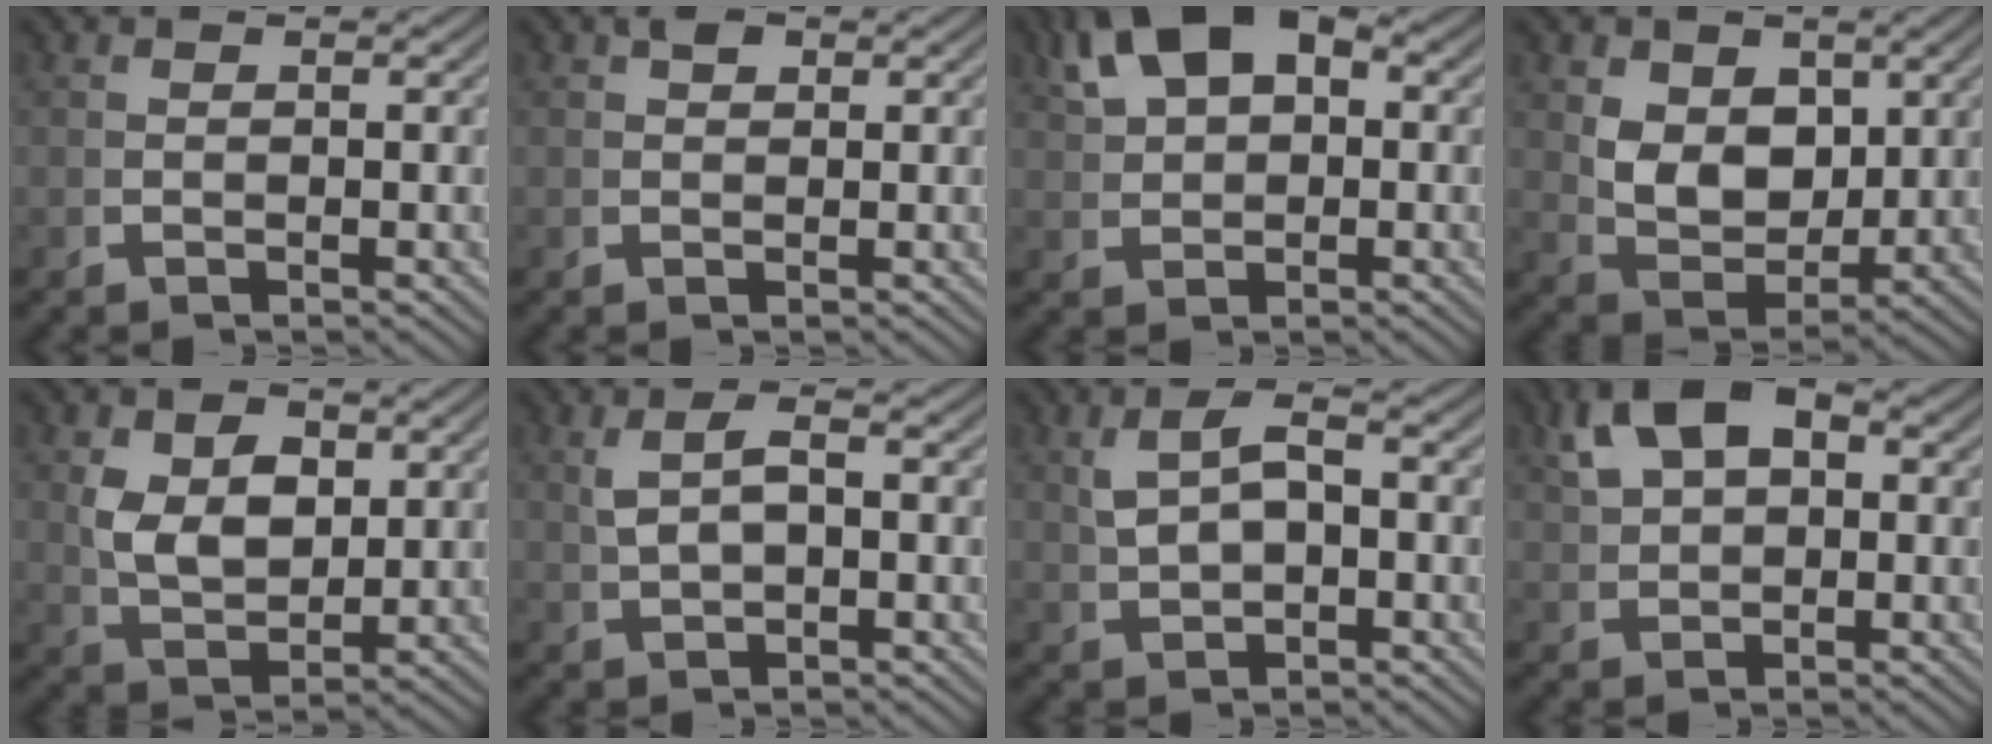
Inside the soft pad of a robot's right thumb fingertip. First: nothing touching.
{"total": 1.6, "force": [1.1, 0.9, 0.8], "torque": [-0.011, 0.000, 0.022]}
{"total": 7.3, "force": [3.2, 4.1, 5.0], "torque": [-0.099, 0.002, 0.063]}
{"total": 6.9, "force": [1.2, 4.7, 4.9], "torque": [-0.108, -0.041, 0.041]}
{"total": 6.3, "force": [1.3, 4.3, 4.4], "torque": [-0.094, -0.024, 0.041]}
{"total": 2.8, "force": [0.7, 1.1, 2.4], "torque": [-0.046, 0.006, 0.023]}
{"total": 3.8, "force": [0.6, 2.0, 3.2], "torque": [-0.059, 0.000, 0.025]}
{"total": 6.0, "force": [2.5, 3.4, 4.2], "torque": [-0.083, 0.004, 0.051]}